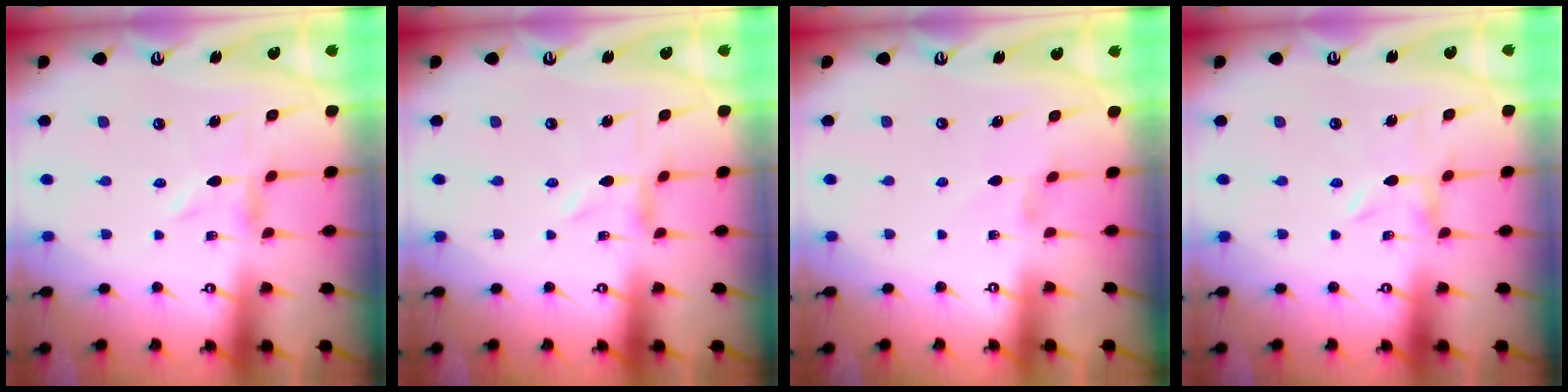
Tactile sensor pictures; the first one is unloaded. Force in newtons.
{"total": 0.0}
{"total": 0.5, "press": 0.5, "slide": 0.2}
{"total": 0.0}